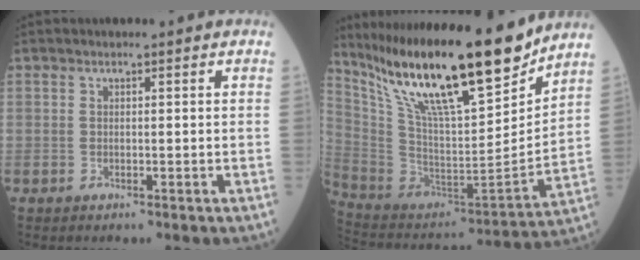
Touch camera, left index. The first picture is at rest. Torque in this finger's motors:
{"motor_torque": [0.50, -0.56, 1.03, 0.21]}